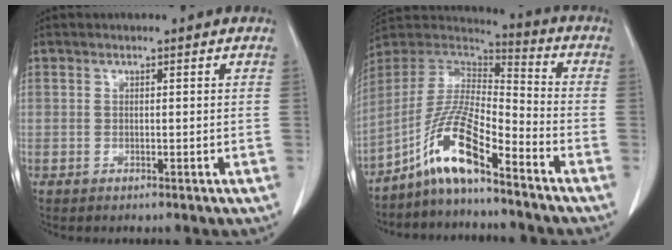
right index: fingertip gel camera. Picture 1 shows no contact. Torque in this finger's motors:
{"motor_torque": [1.04, -0.63, 0.42, 0.11]}